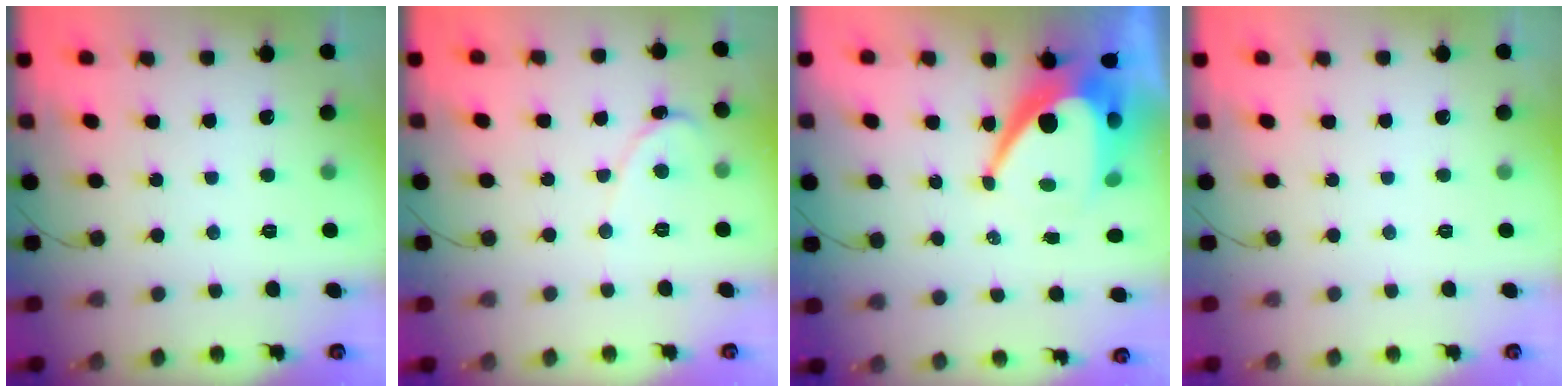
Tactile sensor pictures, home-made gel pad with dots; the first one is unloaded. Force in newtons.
{"total": 1.0, "press": 1.0, "slide": 0.1}
{"total": 14.6, "press": 14.6, "slide": 1.0}
{"total": 0.0}